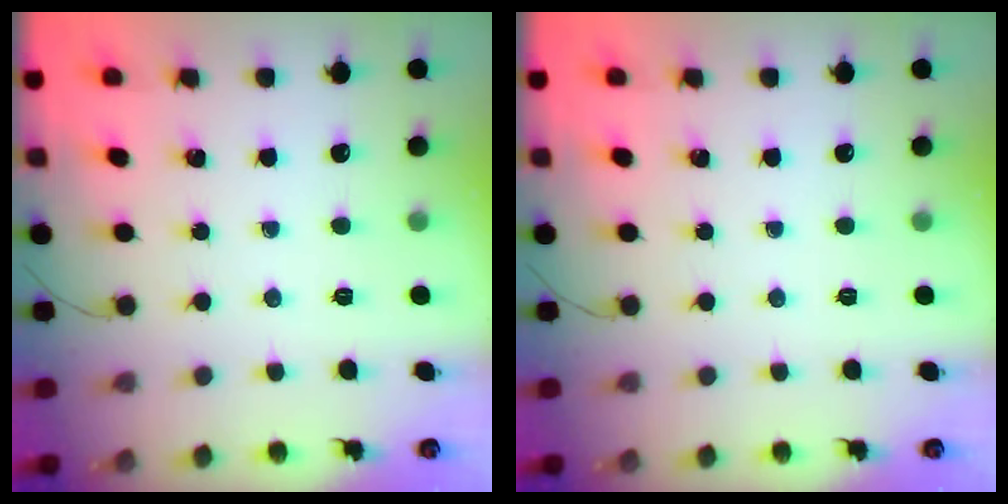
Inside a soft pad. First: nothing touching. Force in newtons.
{"total": 0.0}